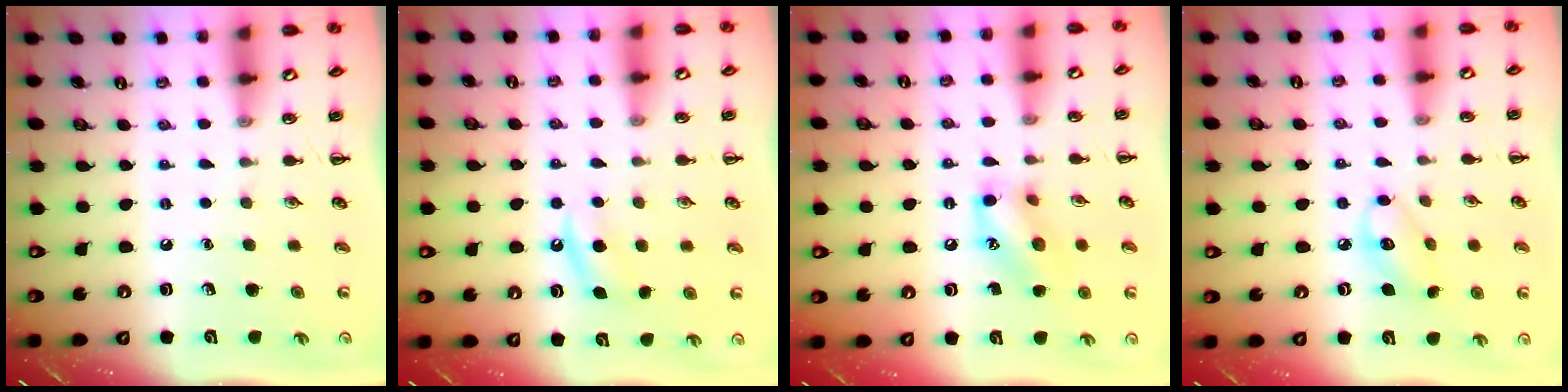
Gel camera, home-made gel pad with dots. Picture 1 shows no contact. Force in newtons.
{"total": 6.1, "press": 5.8, "slide": 1.8}
{"total": 11.4, "press": 11.3, "slide": 0.5}
{"total": 6.4, "press": 6.4, "slide": 0.6}